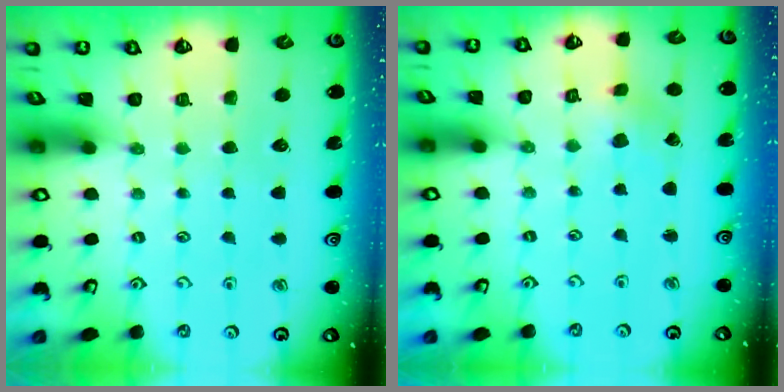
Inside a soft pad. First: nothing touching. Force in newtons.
{"total": 1.1, "press": 1.0, "slide": 0.1}